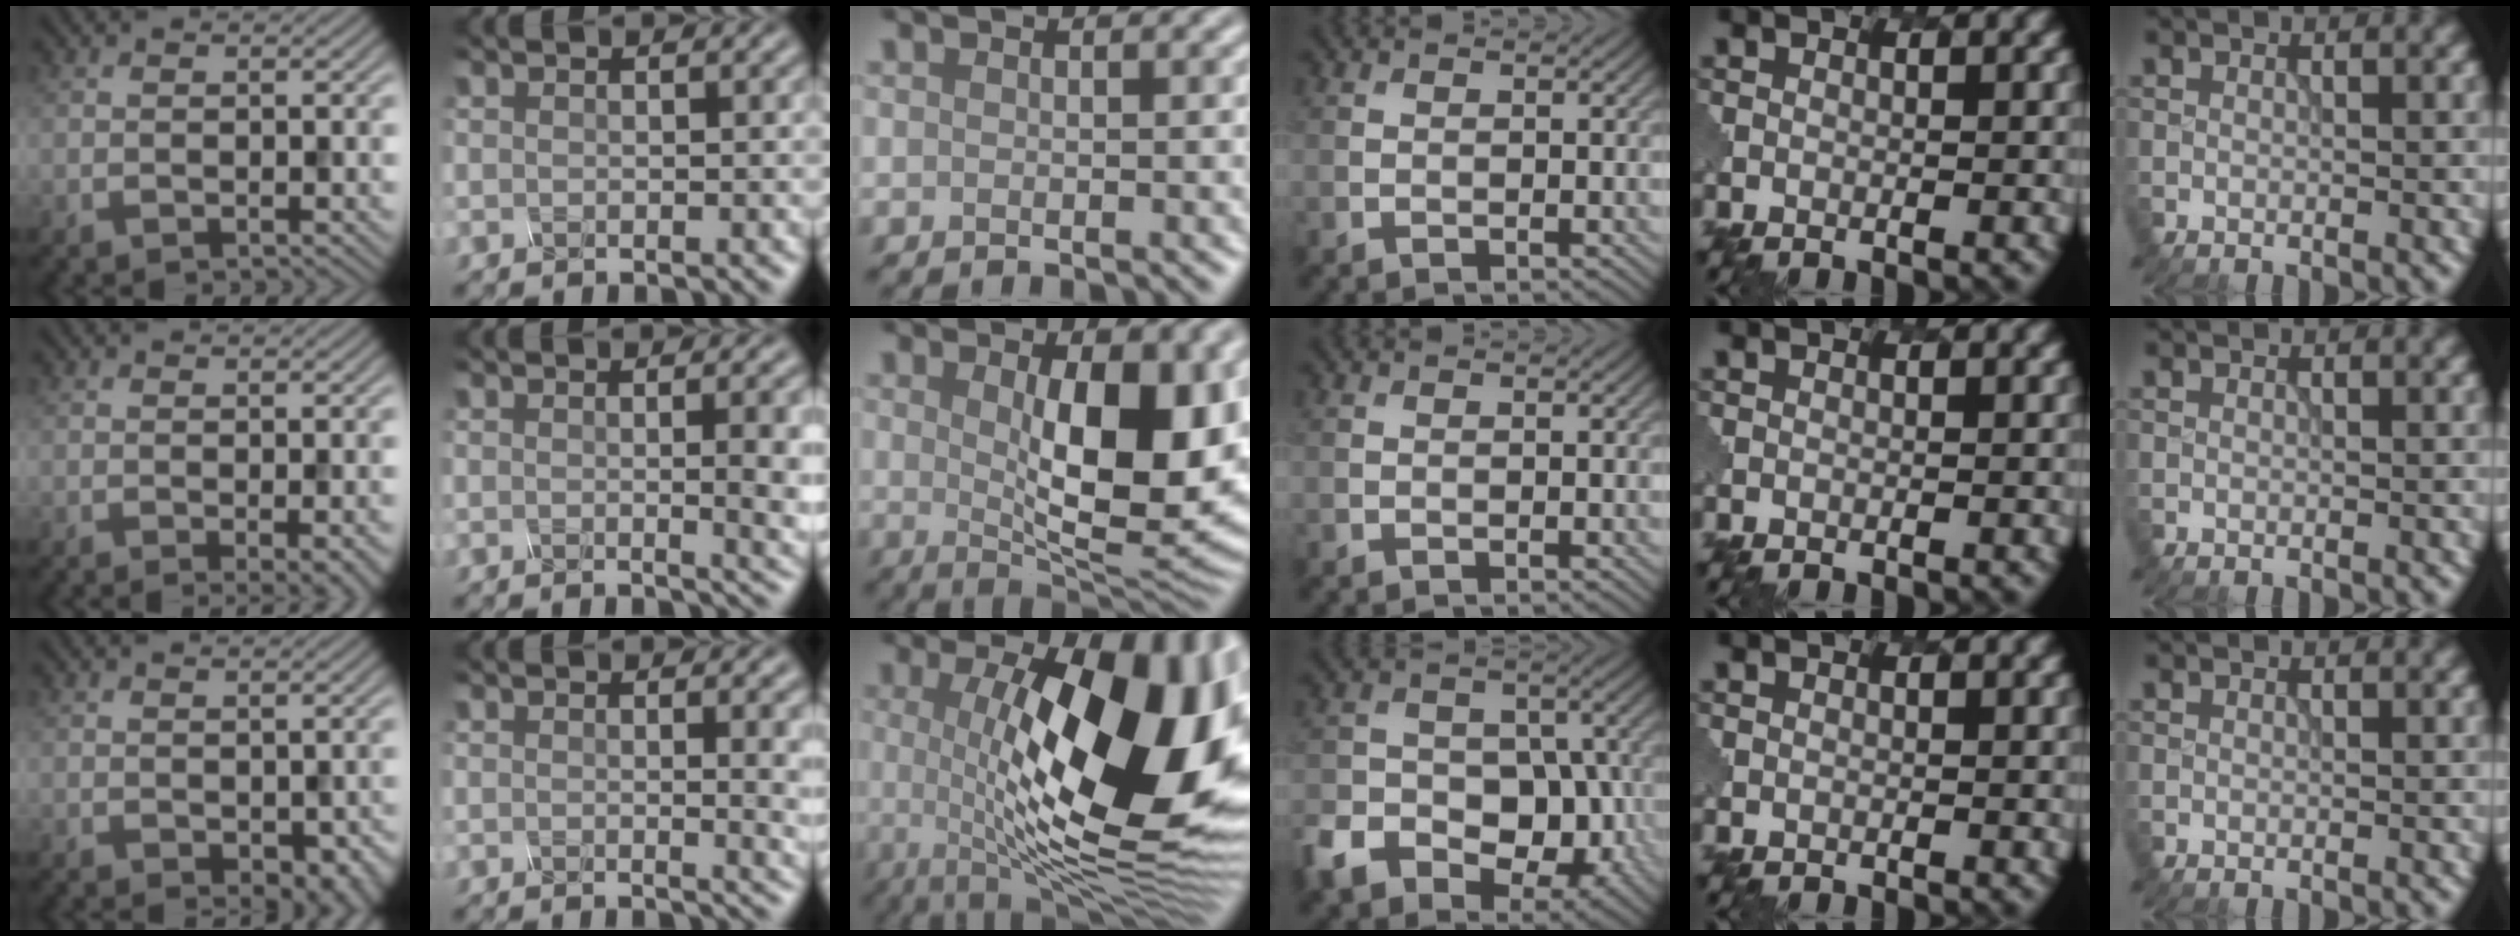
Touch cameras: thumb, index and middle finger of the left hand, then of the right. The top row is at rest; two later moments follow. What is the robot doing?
{"motion": "screw", "object": "spray bottle"}